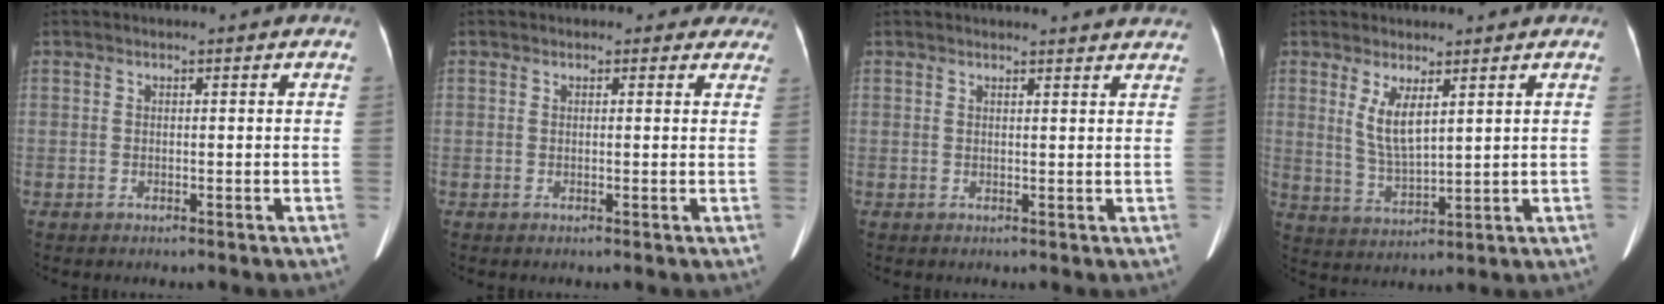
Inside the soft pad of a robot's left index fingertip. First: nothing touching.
{"total": 3.2, "force": [2.5, 2.0, 0.0], "torque": [0.020, -0.006, 0.007]}
{"total": 7.7, "force": [7.6, 0.6, 1.5], "torque": [-0.007, 0.003, 0.063]}
{"total": 5.1, "force": [2.4, 1.3, 4.3], "torque": [-0.093, -0.011, 0.058]}